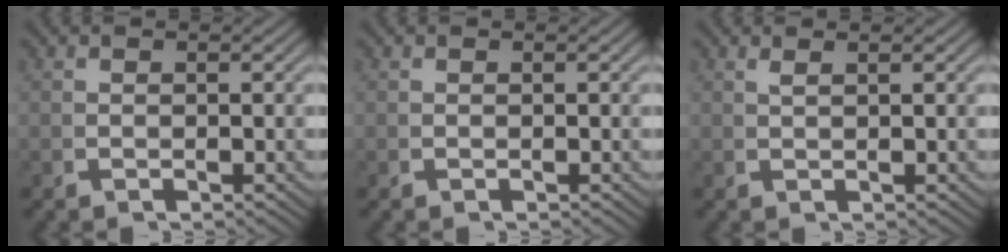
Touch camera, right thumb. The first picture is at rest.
{"total": 0.0}
{"total": 1.0, "force": [0.9, -0.4, 0.4], "torque": [-0.008, 0.003, 0.021]}